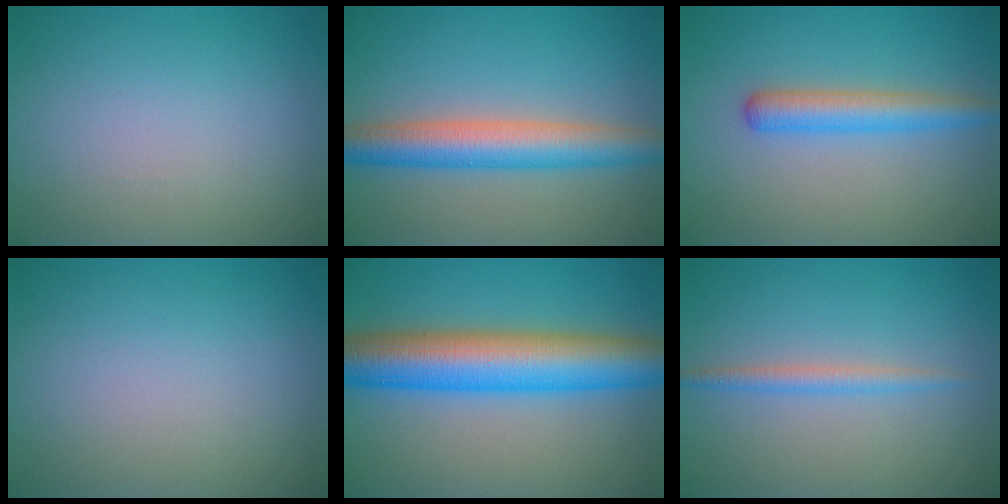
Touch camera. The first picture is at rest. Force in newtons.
{"total": 5.9, "press": 5.9, "slide": 0.3}
{"total": 3.4, "press": 3.4, "slide": 0.2}
{"total": 0.0}
{"total": 10.3, "press": 10.3, "slide": 0.1}
{"total": 1.7, "press": 1.7, "slide": 0.0}